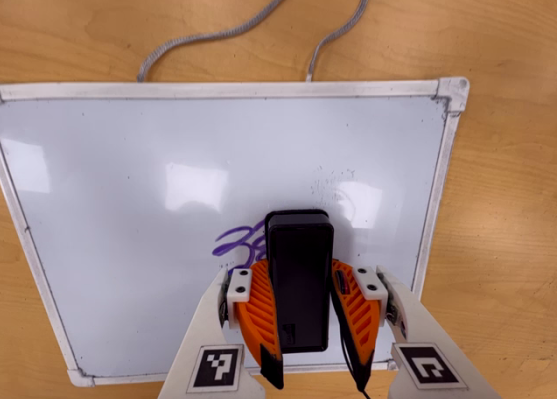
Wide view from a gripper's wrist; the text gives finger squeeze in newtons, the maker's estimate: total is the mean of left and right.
{"total": 12.2, "left": 12.0, "right": 12.3}